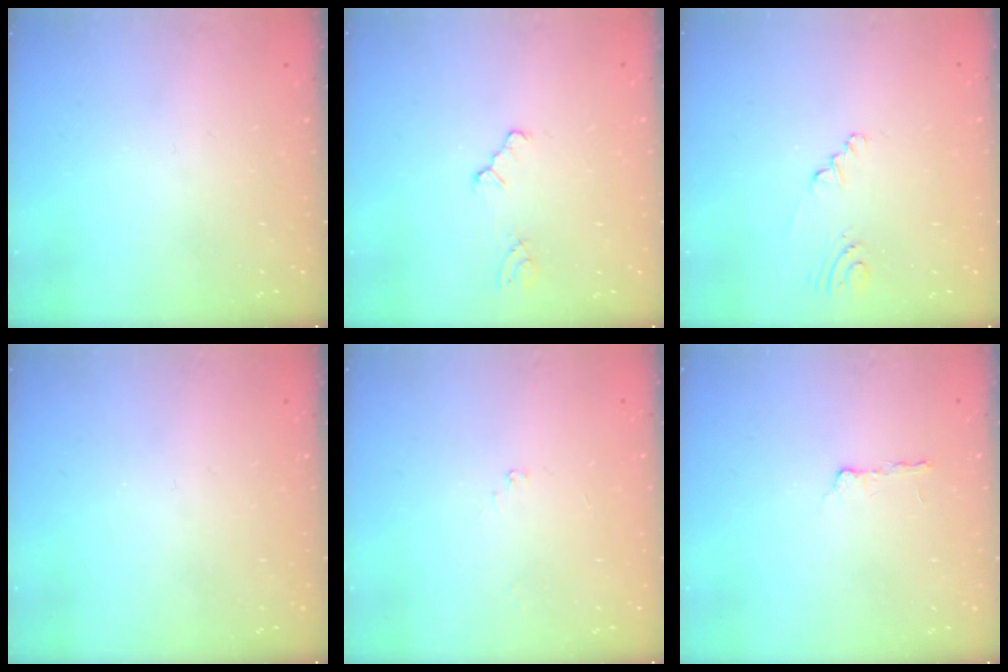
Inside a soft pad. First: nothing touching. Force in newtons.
{"total": 0.0}
{"total": 2.0, "press": 1.6, "slide": 1.2}
{"total": 0.0}
{"total": 0.9, "press": 0.9, "slide": 0.1}
{"total": 2.4, "press": 2.3, "slide": 0.4}